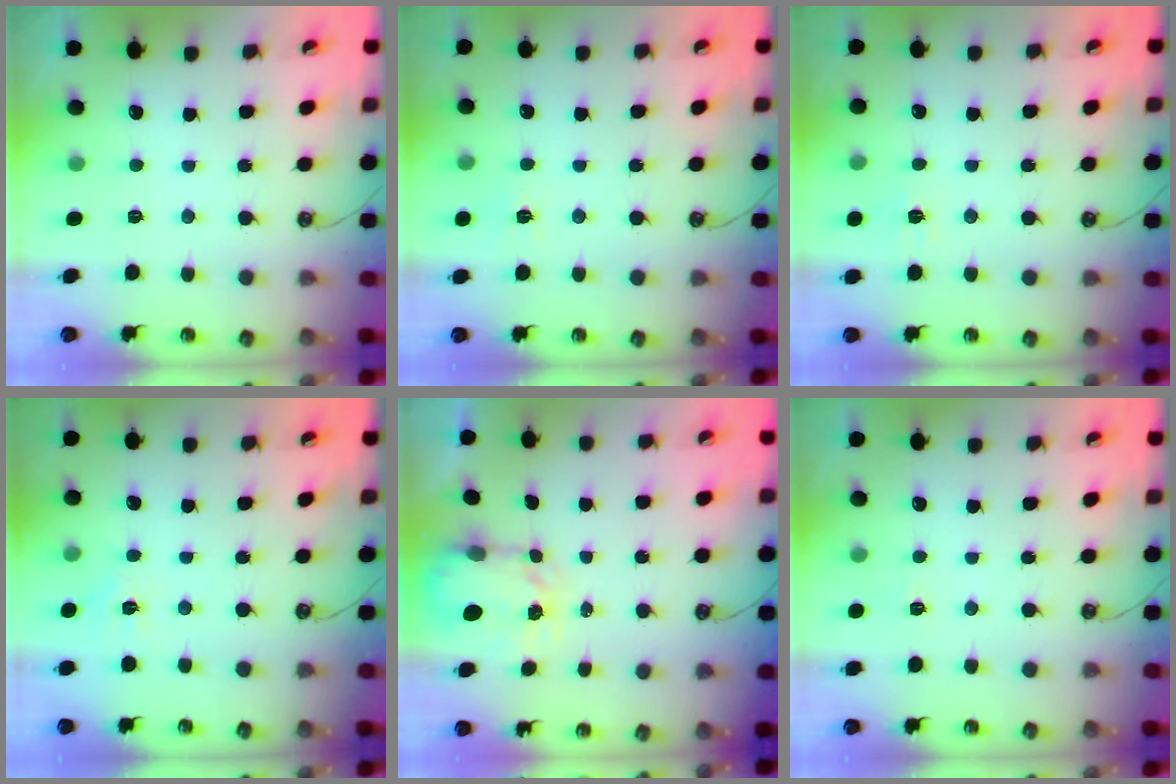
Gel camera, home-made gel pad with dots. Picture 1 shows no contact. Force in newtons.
{"total": 5.5, "press": 5.5, "slide": 0.7}
{"total": 5.8, "press": 5.7, "slide": 0.5}
{"total": 5.2, "press": 5.1, "slide": 0.6}
{"total": 3.5, "press": 3.5, "slide": 0.4}
{"total": 4.2, "press": 4.2, "slide": 0.5}